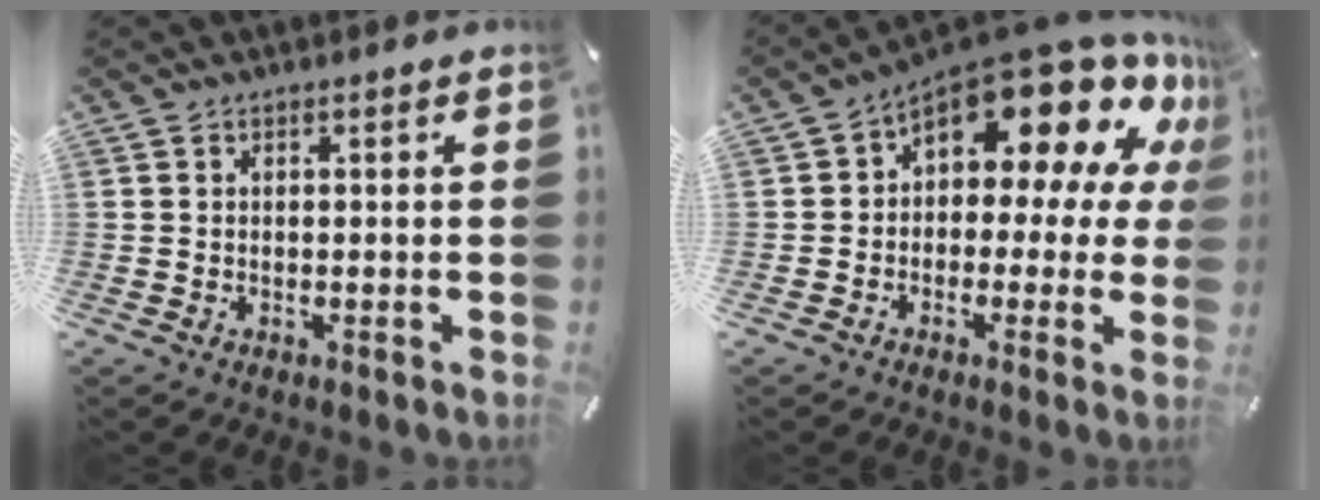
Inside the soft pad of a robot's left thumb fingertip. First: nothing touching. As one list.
[{"total": 17.5, "force": [10.0, 8.9, 11.2], "torque": [-0.163, -0.079, 0.170]}]